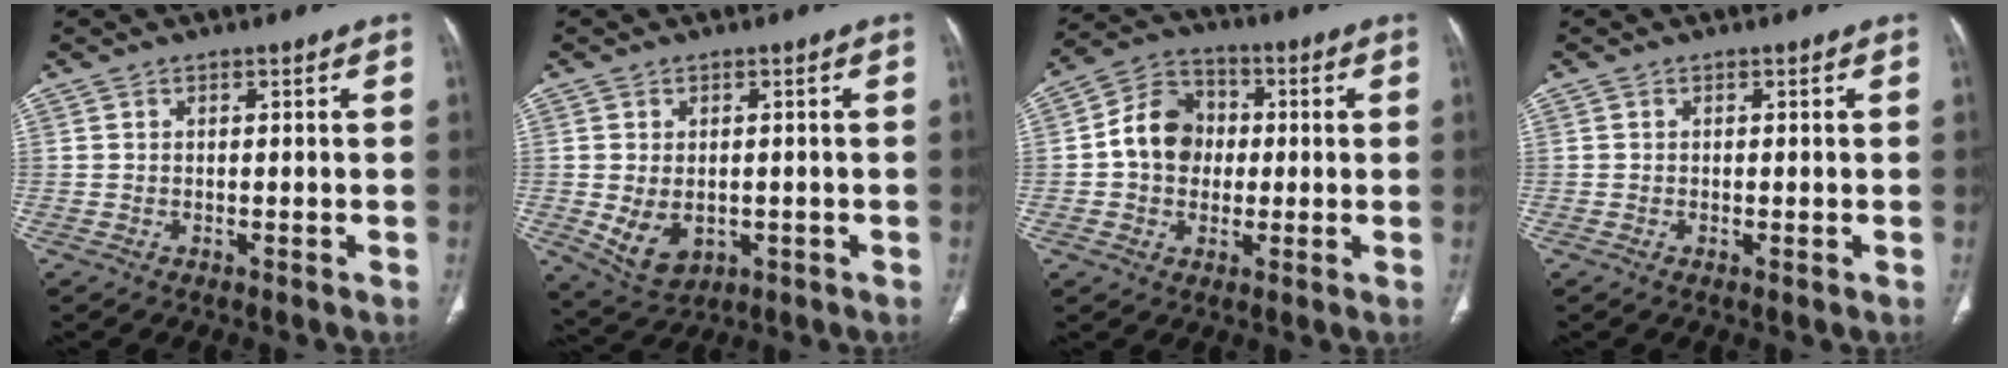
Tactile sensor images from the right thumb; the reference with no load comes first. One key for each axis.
{"total": 7.1, "fx": -1.1, "fy": 5.0, "fz": 4.9, "tx": -0.078, "ty": -0.005, "tz": 0.003}
{"total": 10.6, "fx": 0.1, "fy": 8.9, "fz": 5.8, "tx": -0.073, "ty": 0.024, "tz": -0.007}
{"total": 0.6, "fx": -0.1, "fy": 0.2, "fz": 0.6, "tx": -0.015, "ty": -0.004, "tz": -0.004}